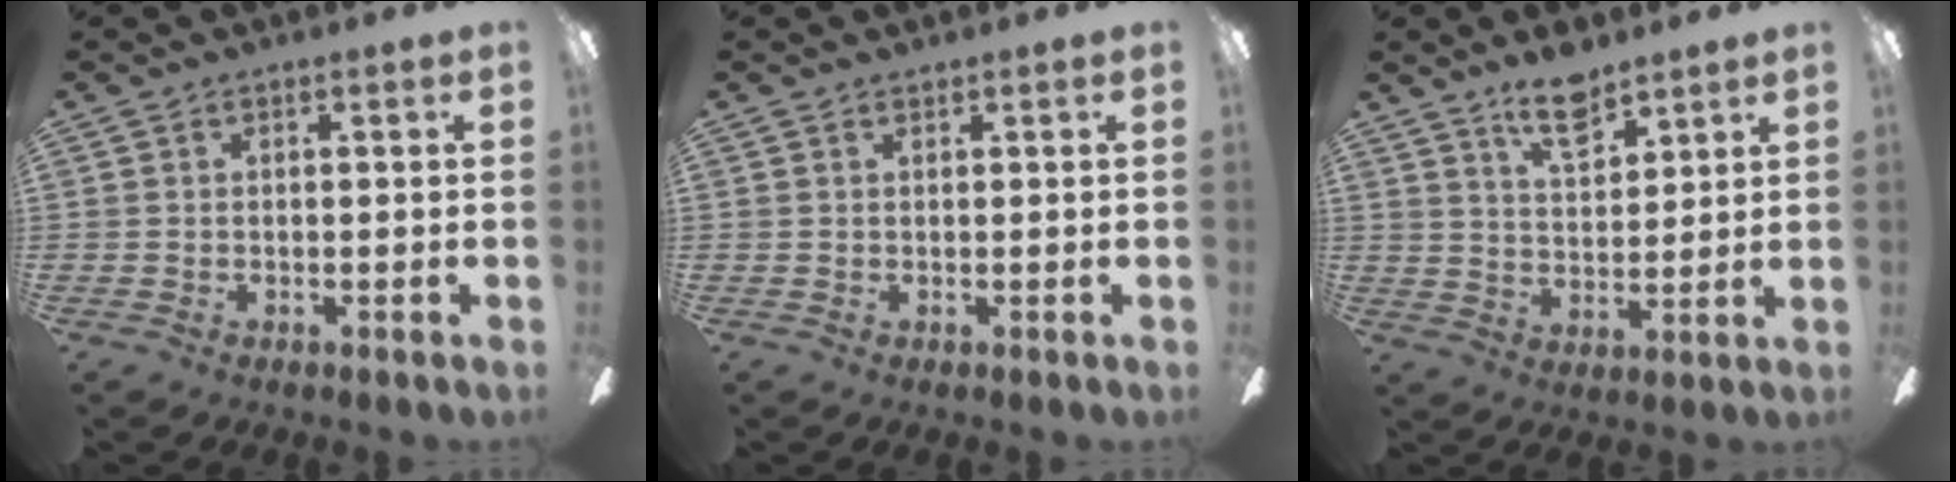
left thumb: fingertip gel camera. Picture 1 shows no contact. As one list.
[{"total": 0.6, "force": [0.5, 0.0, 0.0], "torque": [0.000, -0.001, 0.011]}, {"total": 9.6, "force": [7.2, 3.8, 5.0], "torque": [-0.084, -0.035, 0.128]}]